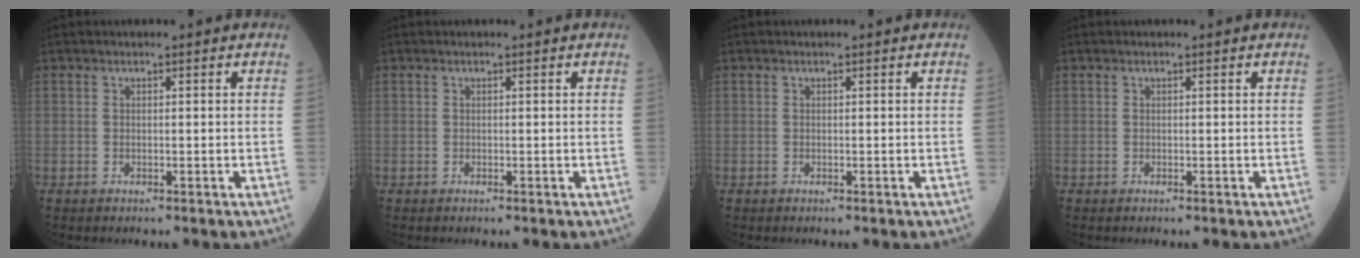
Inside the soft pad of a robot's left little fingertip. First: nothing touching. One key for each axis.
{"total": 0.0}
{"total": 0.0}
{"total": 0.0}